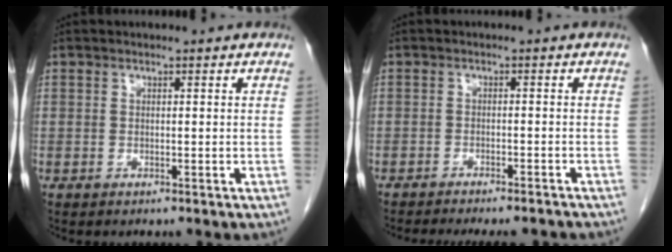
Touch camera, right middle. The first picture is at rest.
{"total": 11.2, "force": [-10.1, 1.8, 4.4], "torque": [-0.055, -0.007, -0.123]}